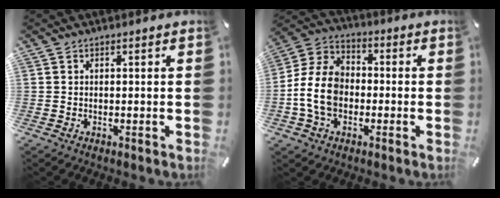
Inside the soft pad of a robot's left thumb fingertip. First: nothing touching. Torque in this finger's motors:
{"motor_torque": [0.66, 0.93, 0.76, 0.47, 0.51]}